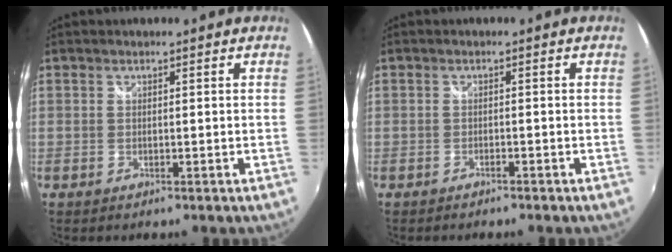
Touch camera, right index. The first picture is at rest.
{"total": 1.3, "force": [-1.2, 0.4, 0.4], "torque": [-0.013, -0.002, -0.021]}